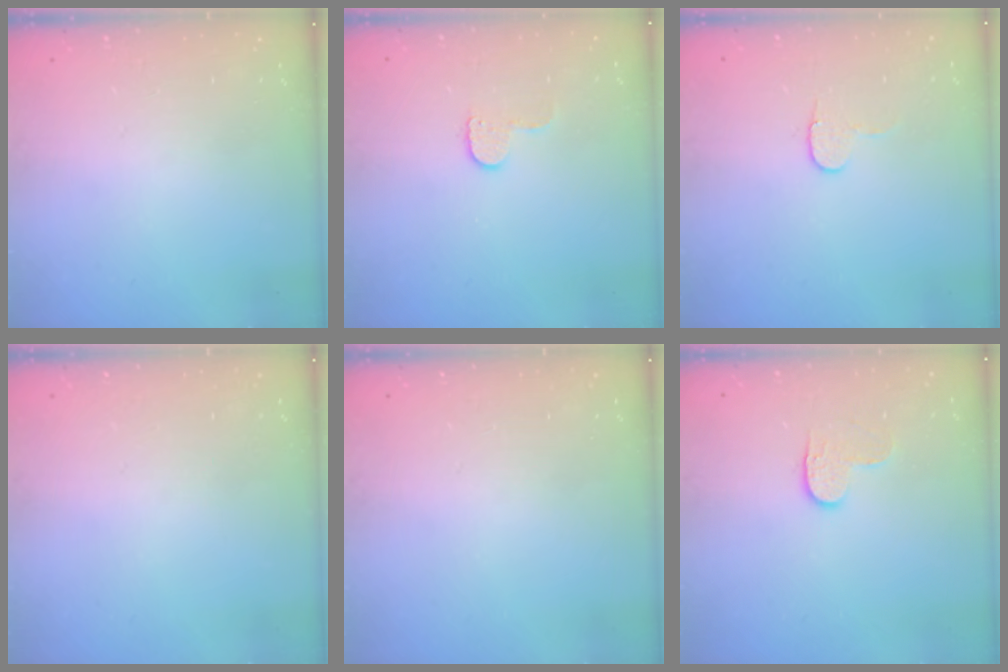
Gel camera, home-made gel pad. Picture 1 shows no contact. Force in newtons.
{"total": 5.4, "press": 5.4, "slide": 0.5}
{"total": 6.1, "press": 6.0, "slide": 0.5}
{"total": 0.0}
{"total": 0.0}
{"total": 4.2, "press": 4.2, "slide": 0.5}